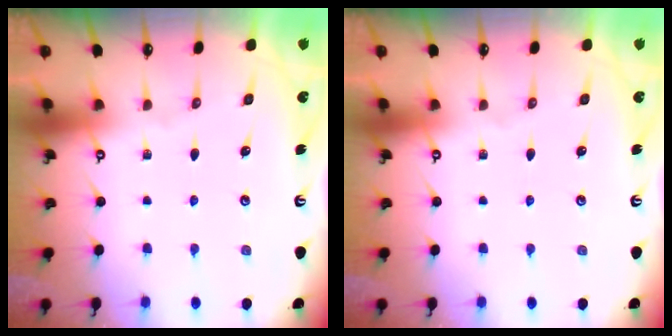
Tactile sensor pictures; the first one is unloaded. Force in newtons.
{"total": 0.0}